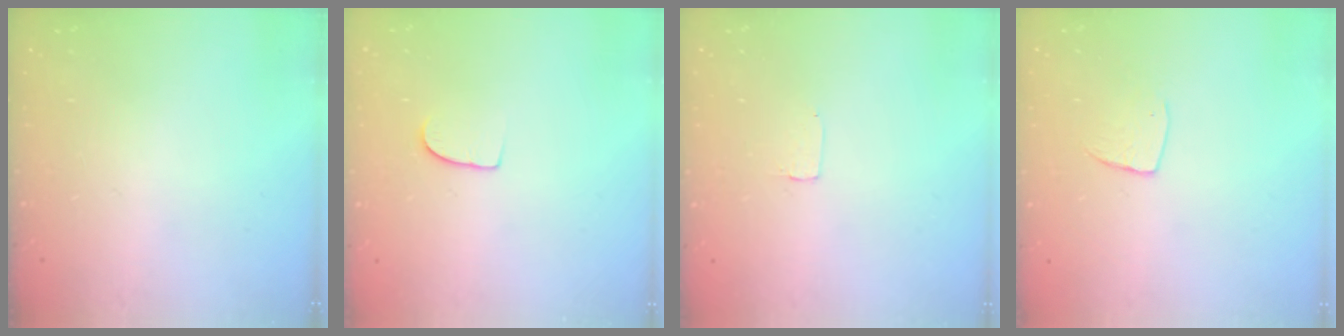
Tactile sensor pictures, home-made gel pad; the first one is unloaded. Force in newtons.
{"total": 6.5, "press": 6.5, "slide": 0.5}
{"total": 1.7, "press": 1.7, "slide": 0.1}
{"total": 7.0, "press": 6.9, "slide": 0.5}